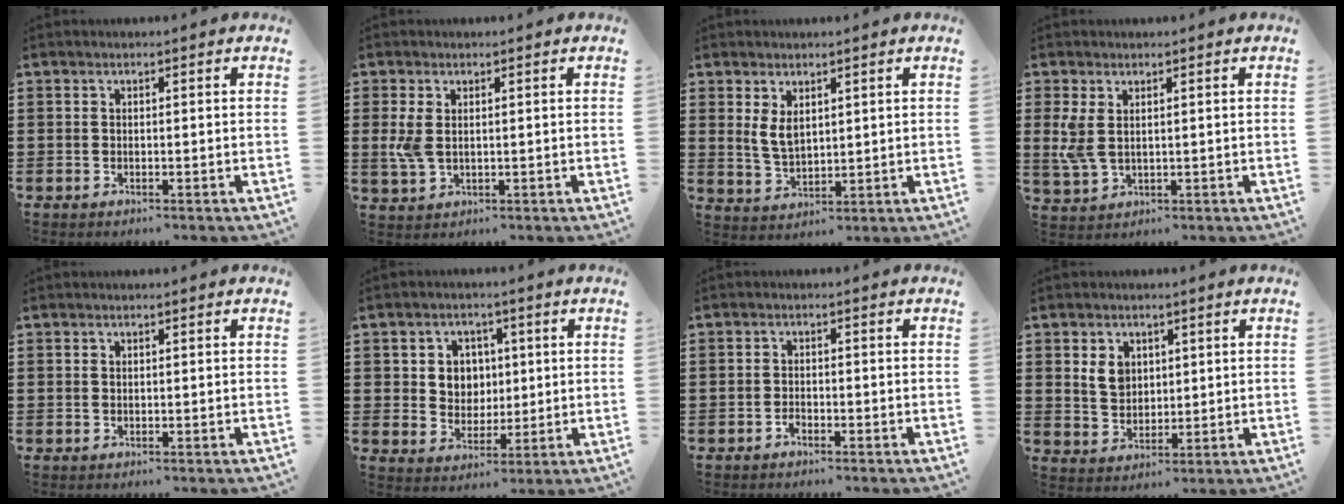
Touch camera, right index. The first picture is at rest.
{"total": 4.0, "force": [0.6, 2.2, 3.3], "torque": [-0.088, -0.001, 0.005]}
{"total": 3.8, "force": [1.7, 2.1, 2.7], "torque": [-0.065, 0.002, 0.029]}
{"total": 4.4, "force": [1.0, 2.4, 3.5], "torque": [-0.094, -0.003, 0.015]}
{"total": 0.0}
{"total": 4.8, "force": [0.9, 4.5, 1.4], "torque": [-0.041, 0.012, 0.013]}
{"total": 1.2, "force": [-1.0, 0.5, 0.2], "torque": [-0.007, 0.000, -0.021]}
{"total": 4.1, "force": [1.6, 3.1, 2.0], "torque": [-0.052, 0.010, 0.029]}